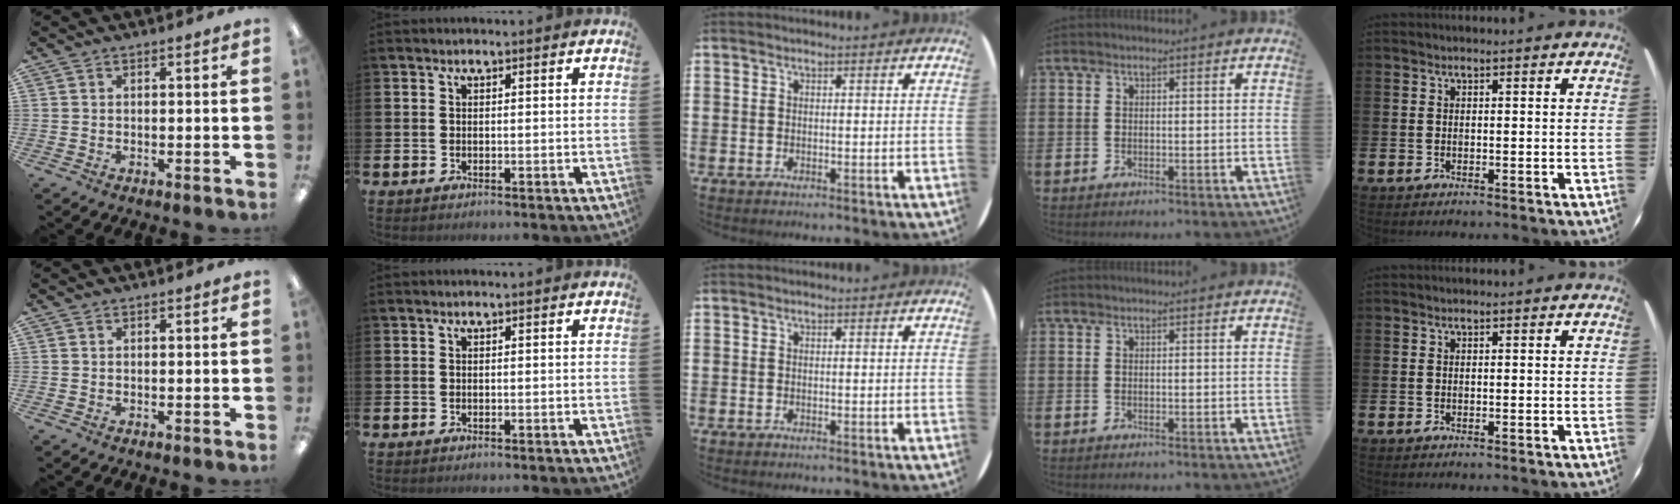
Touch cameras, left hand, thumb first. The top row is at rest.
{}